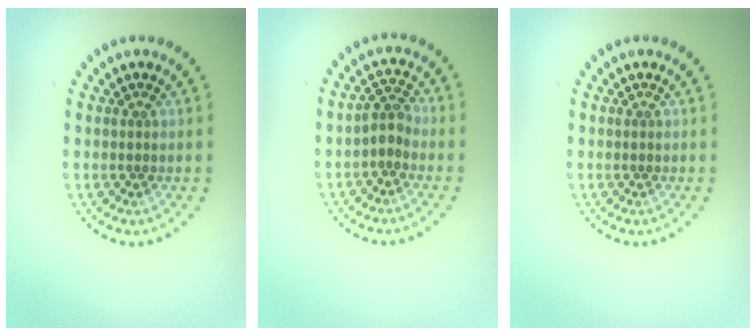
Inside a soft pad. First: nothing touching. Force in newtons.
{"total": 1.8, "press": 1.5, "slide": 1.0}
{"total": 0.0}